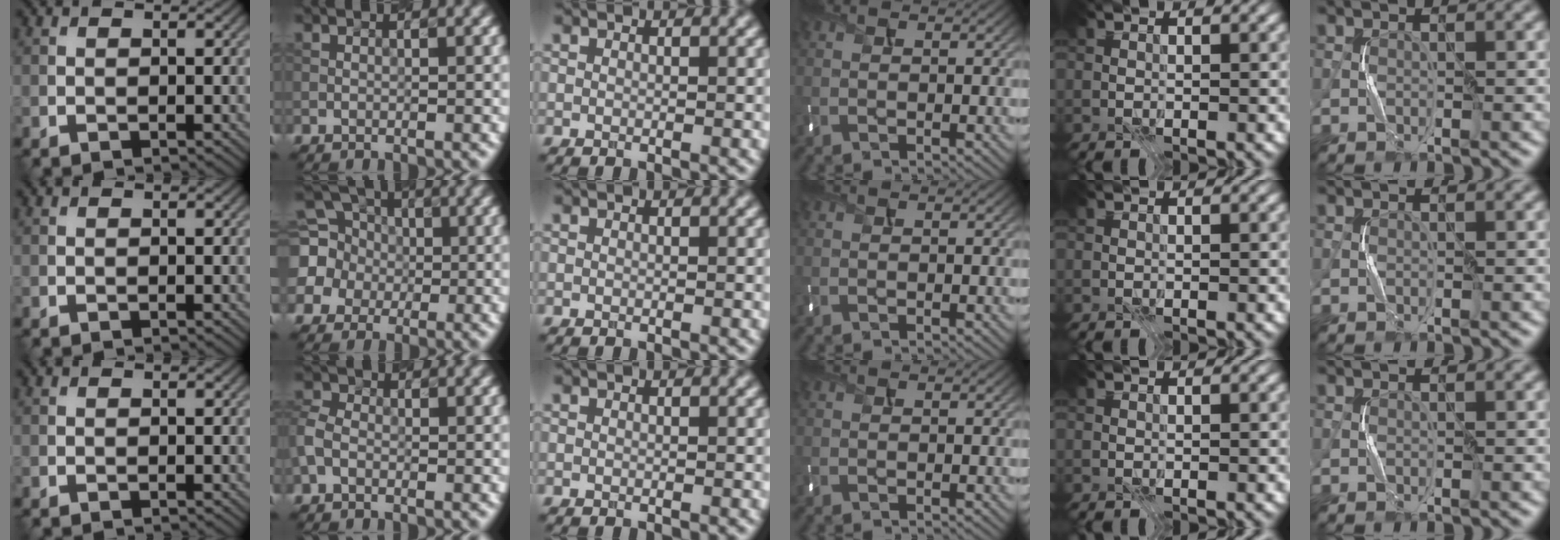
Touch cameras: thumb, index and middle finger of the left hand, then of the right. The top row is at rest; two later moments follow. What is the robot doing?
{"motion": "press", "object": "keyboard"}